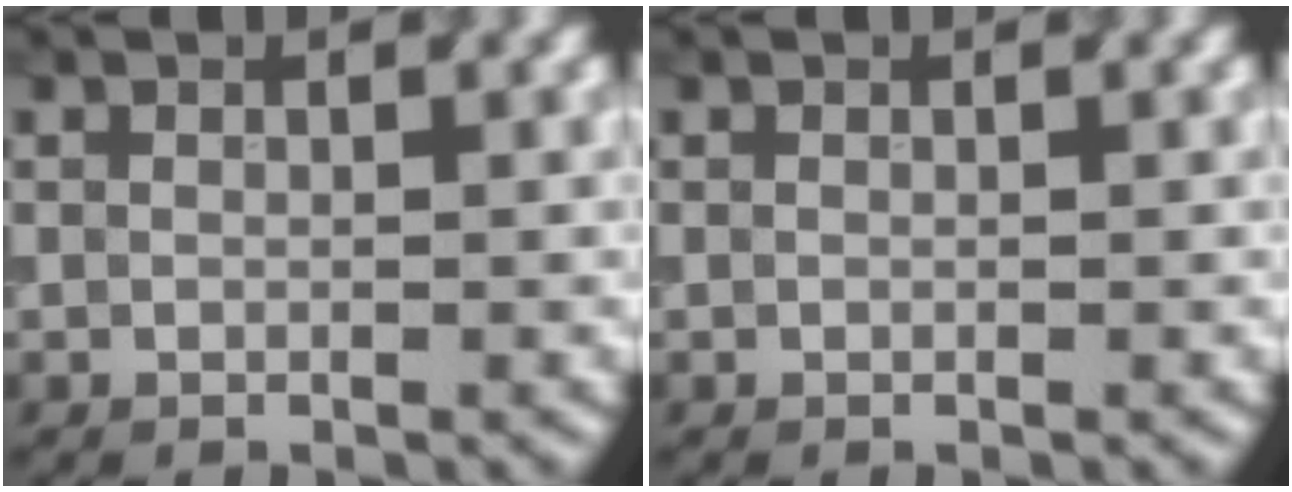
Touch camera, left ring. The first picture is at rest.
{"total": 0.0}